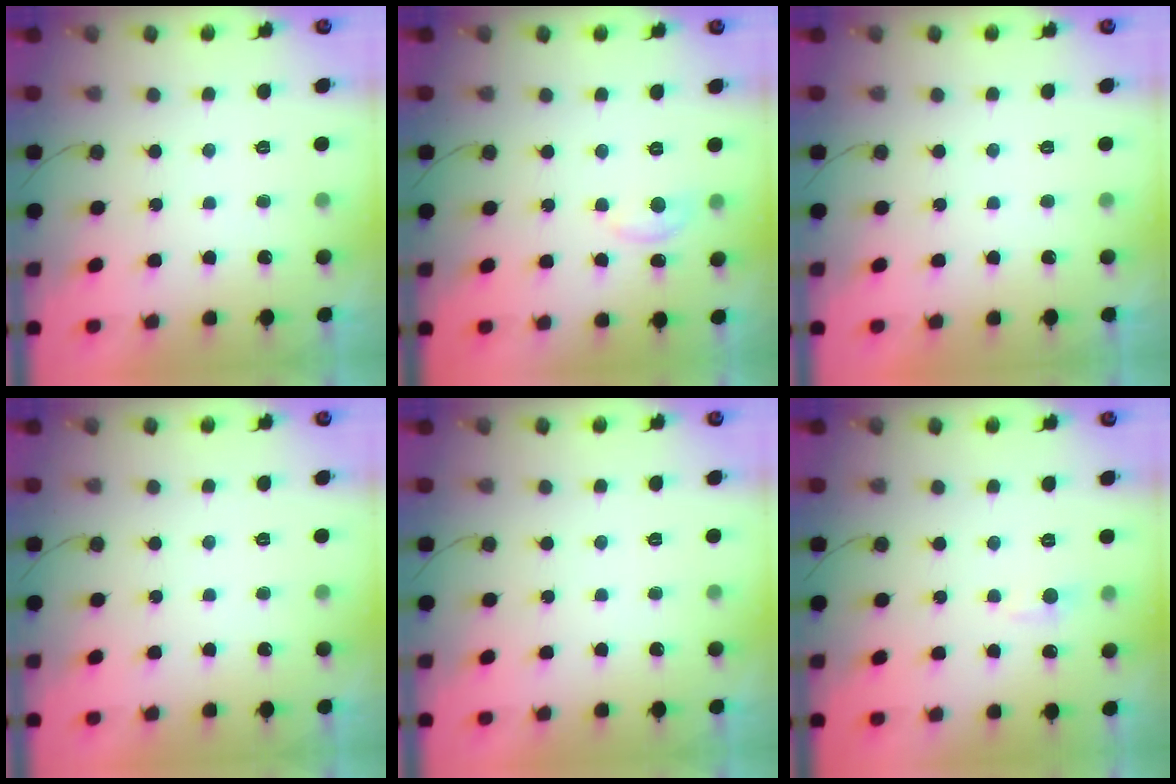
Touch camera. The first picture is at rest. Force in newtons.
{"total": 6.7, "press": 6.6, "slide": 1.0}
{"total": 0.0}
{"total": 0.0}
{"total": 0.0}
{"total": 3.8, "press": 3.8, "slide": 0.5}